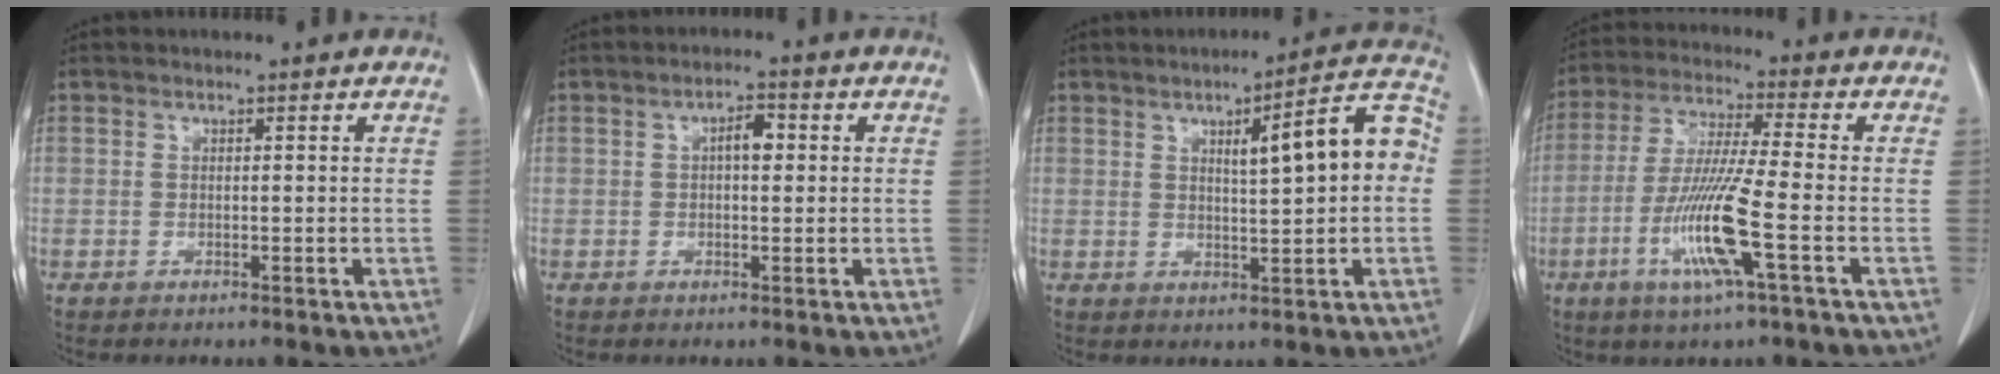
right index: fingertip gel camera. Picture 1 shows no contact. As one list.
[{"total": 3.1, "force": [0.6, 1.2, 2.8], "torque": [-0.045, 0.007, 0.007]}, {"total": 10.1, "force": [1.4, 1.6, 9.9], "torque": [-0.131, 0.028, 0.019]}, {"total": 11.8, "force": [-4.0, -0.4, 11.1], "torque": [-0.227, -0.017, -0.081]}]